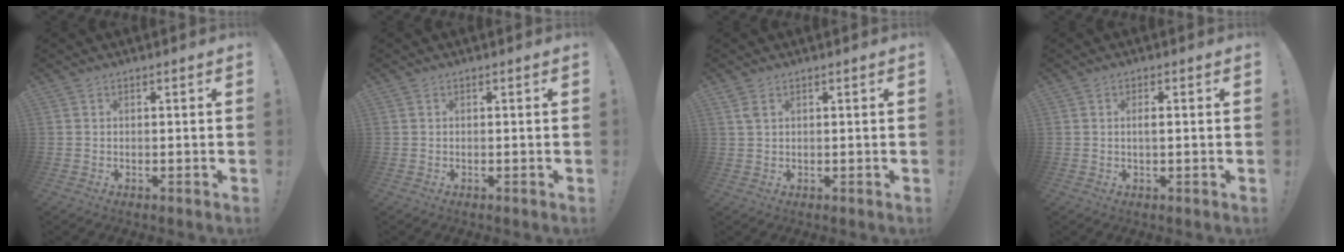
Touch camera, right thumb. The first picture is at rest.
{"total": 0.0}
{"total": 2.0, "force": [1.0, 0.7, 1.5], "torque": [-0.032, 0.002, 0.019]}
{"total": 1.9, "force": [-0.1, 0.6, 1.8], "torque": [-0.036, 0.004, -0.003]}